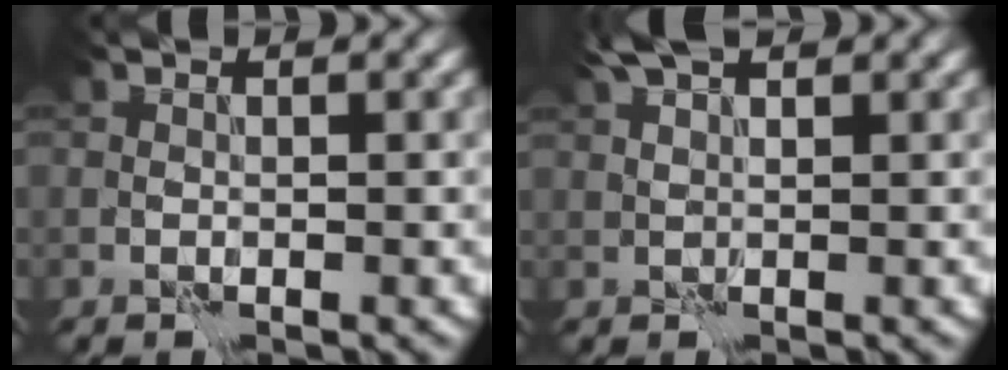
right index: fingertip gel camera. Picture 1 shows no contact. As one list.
[{"total": 3.2, "force": [2.5, 0.8, 1.9], "torque": [-0.043, 0.012, 0.042]}]